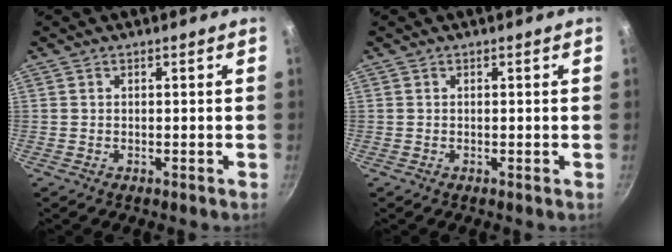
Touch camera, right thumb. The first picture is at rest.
{"total": 0.0}